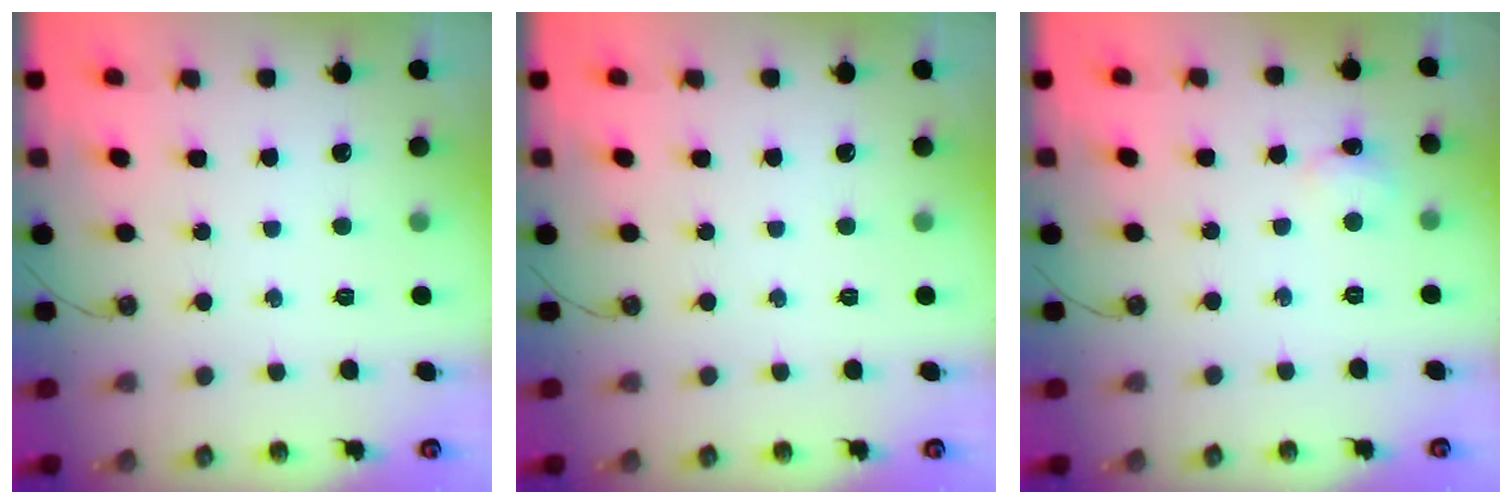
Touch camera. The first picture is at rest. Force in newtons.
{"total": 0.0}
{"total": 2.5, "press": 2.4, "slide": 0.5}